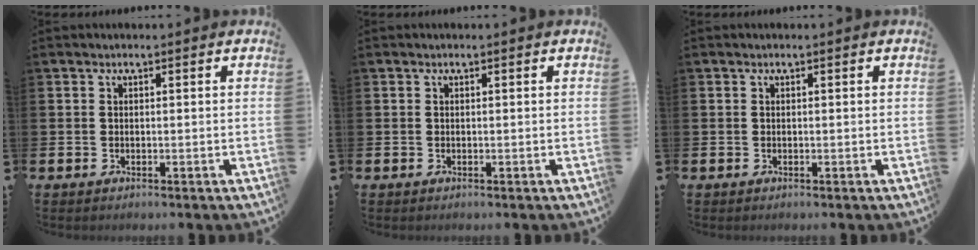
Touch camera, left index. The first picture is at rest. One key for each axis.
{"total": 0.0}
{"total": 0.0}